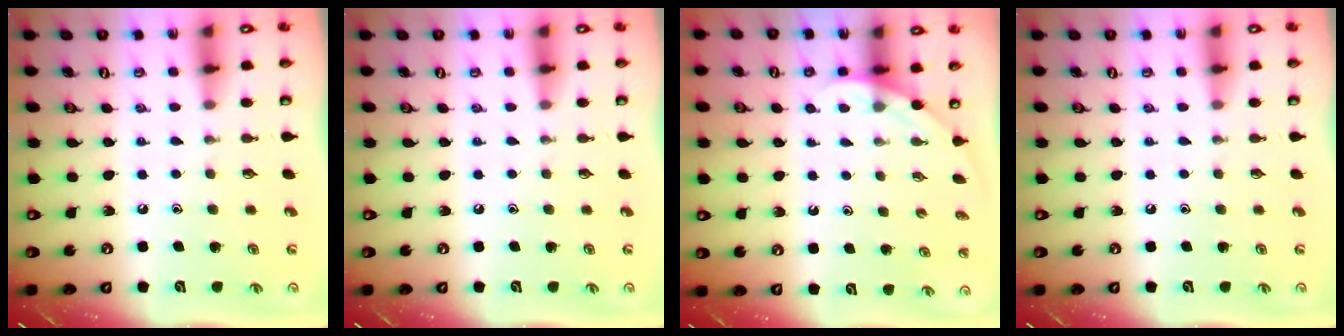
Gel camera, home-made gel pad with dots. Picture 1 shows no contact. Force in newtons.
{"total": 0.0}
{"total": 2.2, "press": 2.2, "slide": 0.0}
{"total": 0.0}